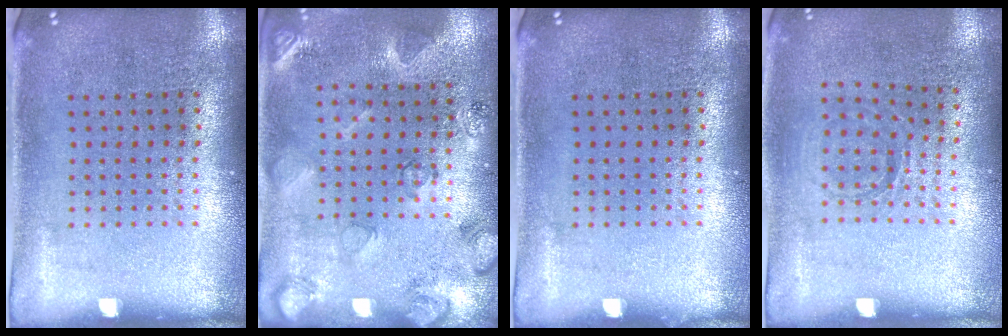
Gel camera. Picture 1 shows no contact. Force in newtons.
{"total": 2.1, "press": 1.9, "slide": 0.8}
{"total": 0.0}
{"total": 0.8, "press": 0.8, "slide": 0.2}